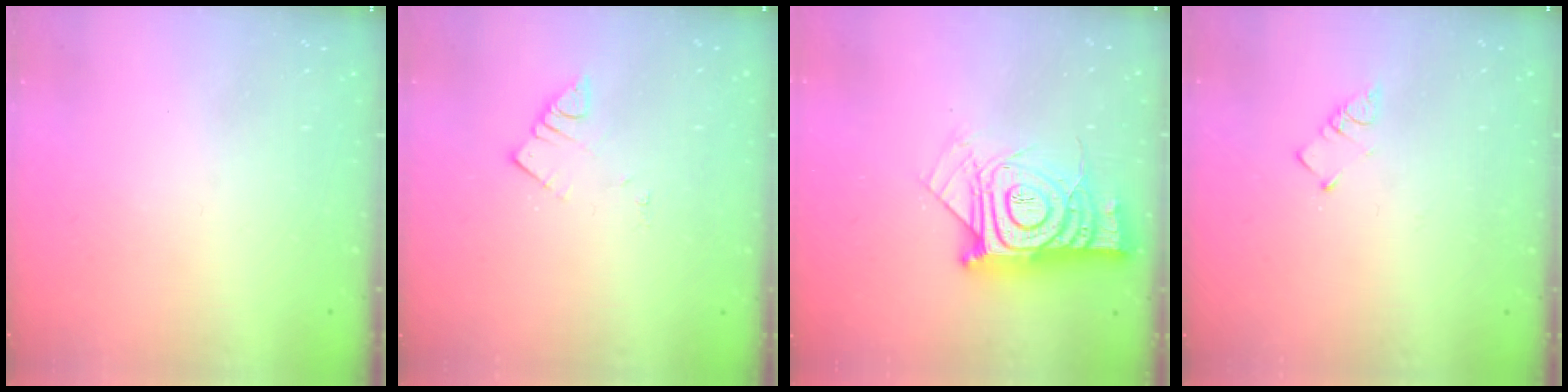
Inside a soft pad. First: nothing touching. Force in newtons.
{"total": 3.3, "press": 3.3, "slide": 0.2}
{"total": 17.0, "press": 16.9, "slide": 1.6}
{"total": 2.7, "press": 2.7, "slide": 0.4}